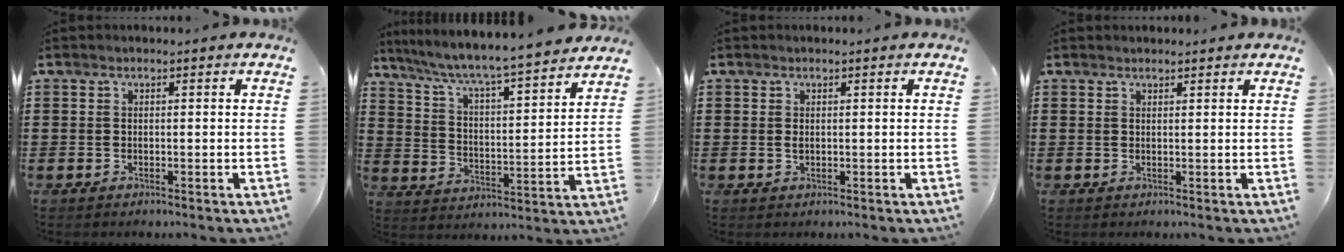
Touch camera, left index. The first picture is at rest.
{"total": 5.7, "force": [5.1, -0.3, 2.5], "torque": [-0.072, -0.043, 0.078]}
{"total": 0.8, "force": [0.2, 0.4, 0.7], "torque": [-0.016, 0.001, 0.003]}
{"total": 0.9, "force": [0.9, 0.1, 0.1], "torque": [-0.003, 0.000, 0.018]}